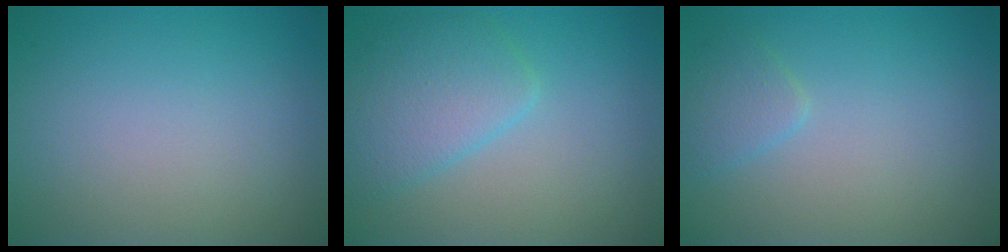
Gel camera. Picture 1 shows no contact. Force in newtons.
{"total": 4.2, "press": 4.2, "slide": 0.2}
{"total": 1.6, "press": 1.6, "slide": 0.1}